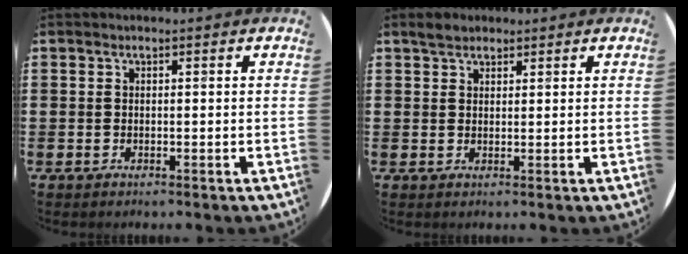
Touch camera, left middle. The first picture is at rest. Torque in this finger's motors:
{"motor_torque": [0.39, -0.35, 0.00, 0.03]}